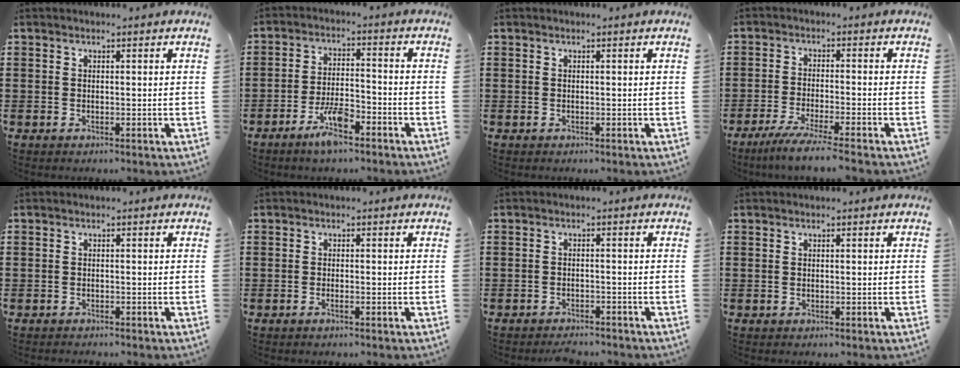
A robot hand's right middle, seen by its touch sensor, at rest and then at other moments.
{"total": 6.3, "force": [-4.2, 1.8, 4.5], "torque": [-0.091, 0.004, -0.078]}
{"total": 0.0}
{"total": 4.3, "force": [-3.7, -0.5, 2.3], "torque": [-0.051, -0.018, -0.070]}
{"total": 0.7, "force": [-0.7, 0.1, -0.1], "torque": [0.001, 0.002, -0.016]}
{"total": 0.7, "force": [-0.4, 0.0, 0.6], "torque": [-0.011, -0.003, -0.008]}
{"total": 2.0, "force": [-2.0, 0.3, 0.1], "torque": [-0.008, -0.002, -0.041]}
{"total": 0.0}